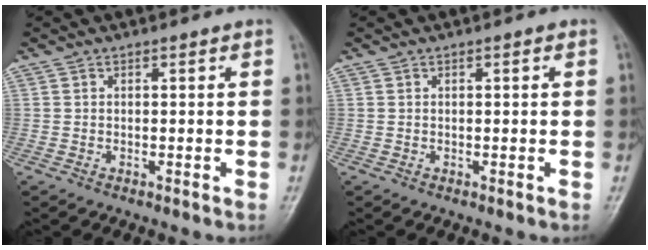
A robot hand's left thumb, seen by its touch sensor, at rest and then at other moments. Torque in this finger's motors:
{"motor_torque": [0.04, -0.05, 0.01, -0.23, 0.00]}